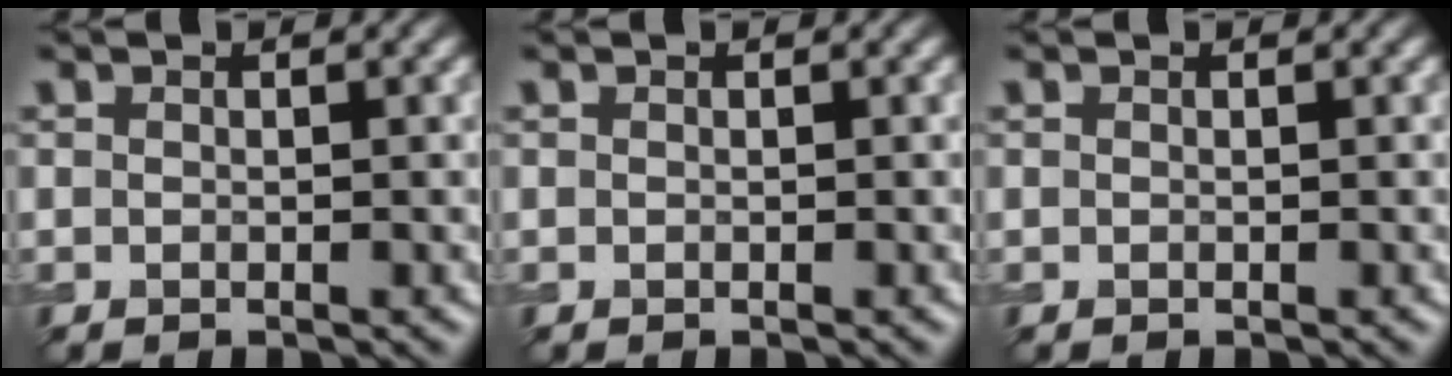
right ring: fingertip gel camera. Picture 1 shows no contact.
{"total": 0.0}
{"total": 0.0}